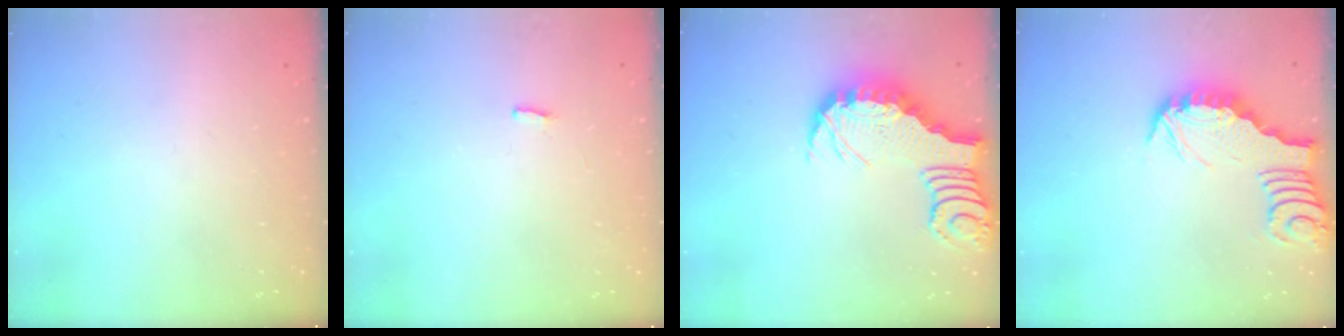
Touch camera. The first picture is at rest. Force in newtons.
{"total": 0.0}
{"total": 3.4, "press": 3.3, "slide": 0.5}
{"total": 2.9, "press": 2.9, "slide": 0.3}